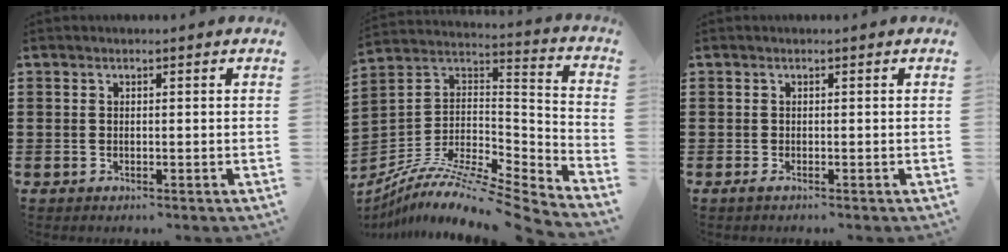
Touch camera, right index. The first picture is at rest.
{"total": 9.0, "force": [-7.8, 0.7, 4.4], "torque": [-0.079, -0.003, -0.158]}
{"total": 0.7, "force": [-0.6, -0.1, 0.2], "torque": [-0.004, -0.004, -0.012]}